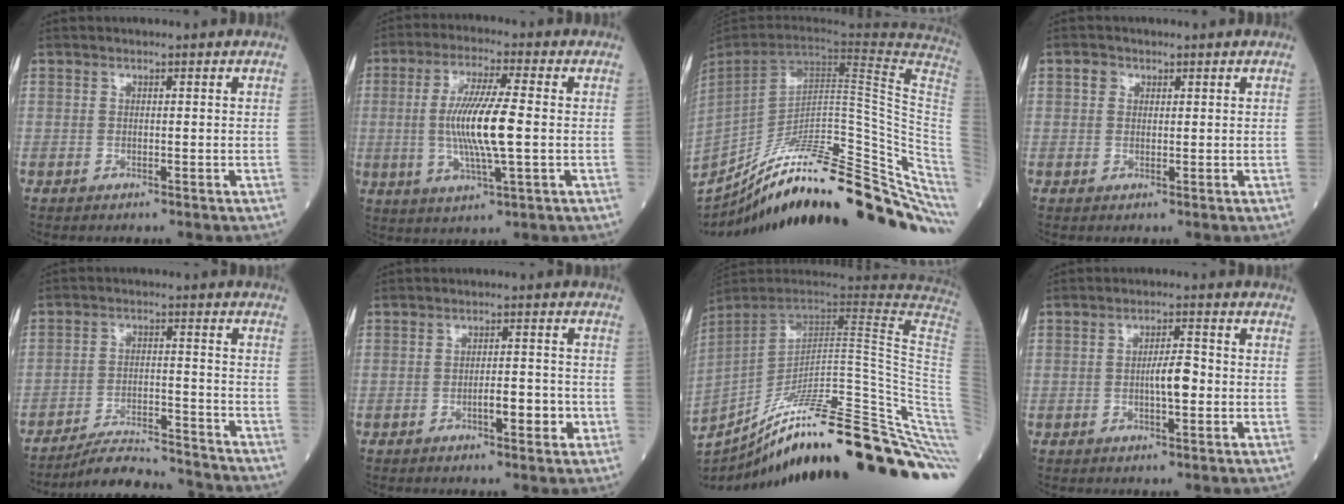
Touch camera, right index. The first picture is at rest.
{"total": 10.9, "force": [-0.4, 1.0, 10.9], "torque": [-0.214, -0.006, -0.010]}
{"total": 37.6, "force": [-28.0, 6.6, 24.3], "torque": [-0.304, -0.036, -0.397]}
{"total": 1.5, "force": [0.6, 1.3, 0.5], "torque": [-0.009, 0.005, 0.008]}
{"total": 12.1, "force": [-11.8, 0.6, 2.7], "torque": [-0.040, 0.004, -0.184]}
{"total": 4.2, "force": [-1.5, 1.2, 3.7], "torque": [-0.057, 0.005, -0.018]}
{"total": 38.9, "force": [-27.5, 4.6, 27.1], "torque": [-0.322, -0.036, -0.388]}
{"total": 4.1, "force": [-0.6, 0.9, 3.9], "torque": [-0.068, 0.004, -0.011]}